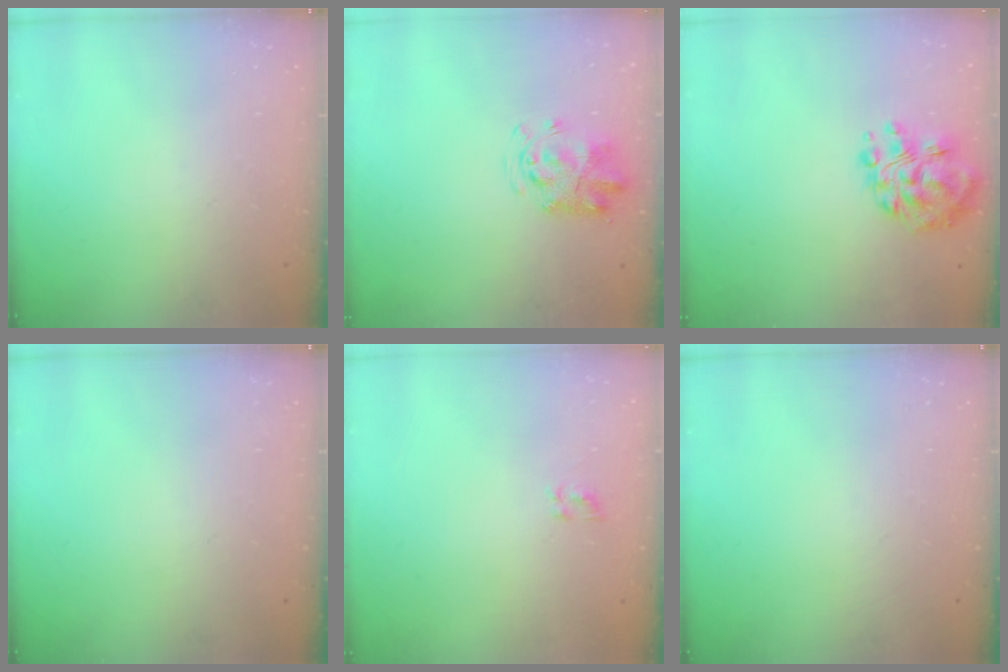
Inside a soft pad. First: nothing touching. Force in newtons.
{"total": 3.4, "press": 3.4, "slide": 0.4}
{"total": 12.0, "press": 11.6, "slide": 2.9}
{"total": 0.0}
{"total": 1.2, "press": 1.0, "slide": 0.6}
{"total": 0.0}